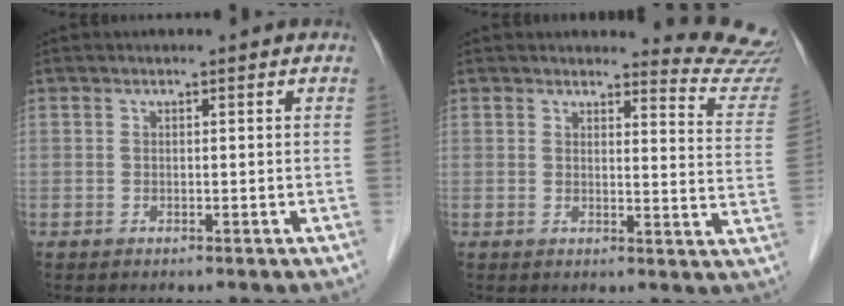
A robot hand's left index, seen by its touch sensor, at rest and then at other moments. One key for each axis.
{"total": 10.3, "fx": 10.3, "fy": -0.1, "fz": -0.3, "tx": 0.019, "ty": -0.111, "tz": 0.086}